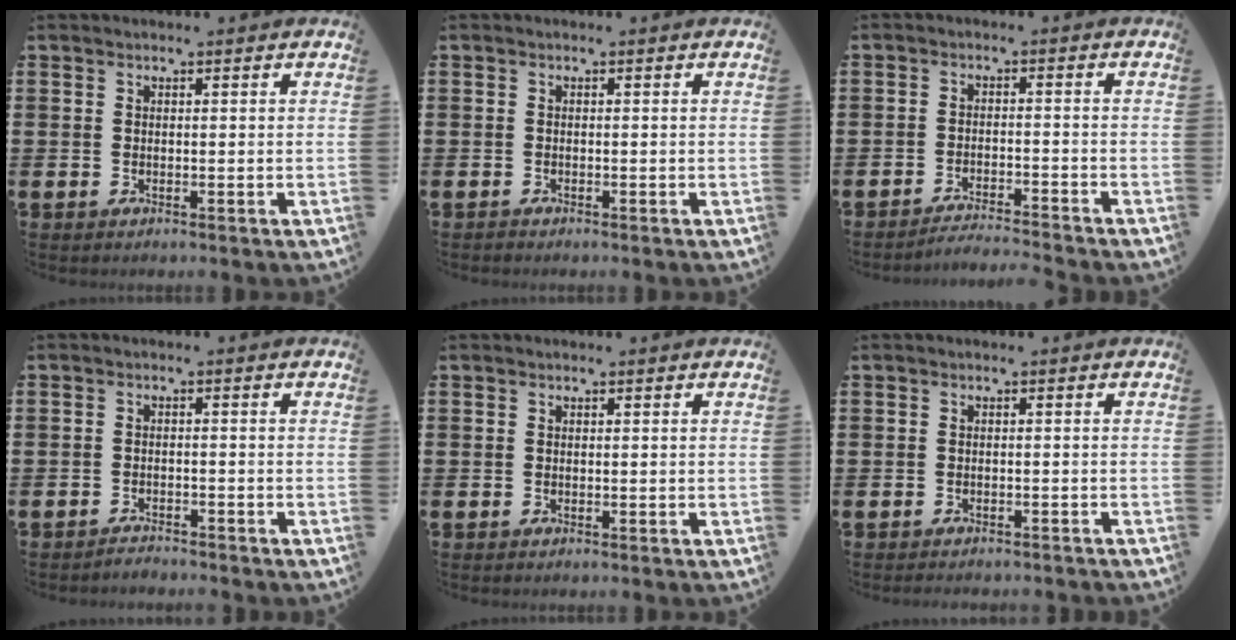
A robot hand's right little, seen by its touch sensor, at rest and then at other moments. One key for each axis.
{"total": 0.0}
{"total": 2.5, "fx": -2.4, "fy": -0.3, "fz": 0.2, "tx": -0.006, "ty": 0.002, "tz": -0.051}
{"total": 1.6, "fx": -1.6, "fy": -0.1, "fz": -0.2, "tx": -0.001, "ty": 0.005, "tz": -0.034}
{"total": 0.0}
{"total": 0.8, "fx": -0.8, "fy": 0.0, "fz": 0.1, "tx": -0.002, "ty": -0.001, "tz": -0.017}